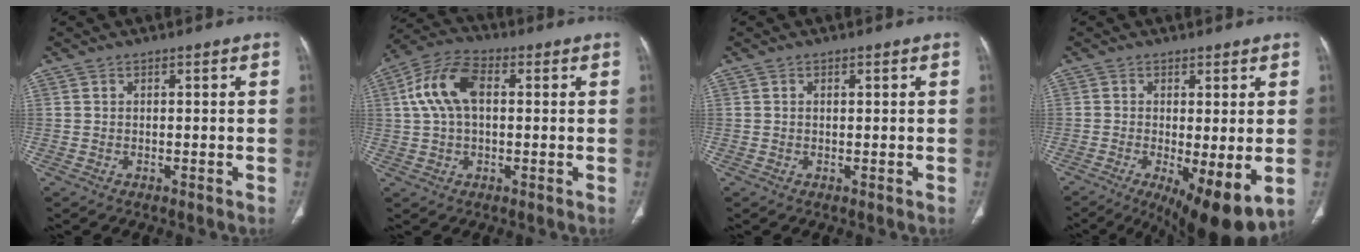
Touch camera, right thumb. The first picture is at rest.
{"total": 10.7, "force": [1.8, 6.2, 8.5], "torque": [-0.174, 0.028, 0.030]}
{"total": 0.6, "force": [0.2, 0.3, 0.4], "torque": [-0.012, 0.001, 0.004]}
{"total": 11.5, "force": [-3.1, 3.6, 10.5], "torque": [-0.165, -0.026, -0.039]}